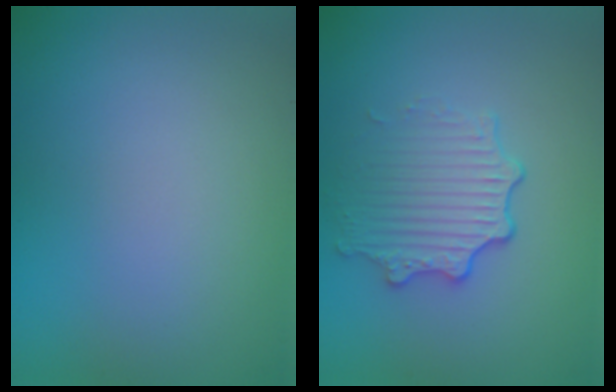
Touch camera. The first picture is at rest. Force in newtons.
{"total": 3.4, "press": 2.7, "slide": 2.1}